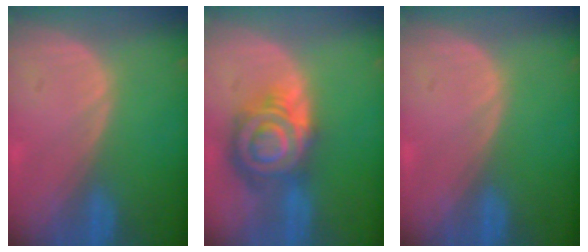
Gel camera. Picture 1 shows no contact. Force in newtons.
{"total": 9.2, "press": 9.1, "slide": 0.5}
{"total": 0.0}